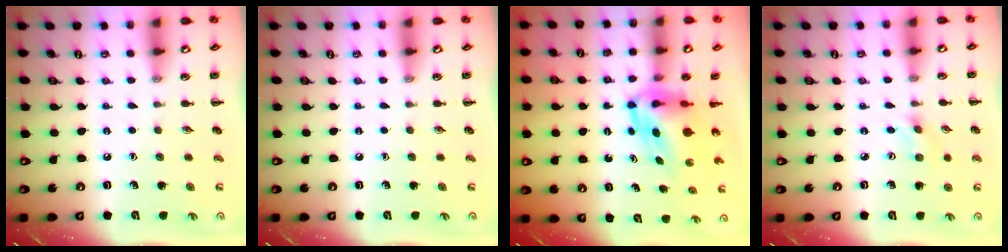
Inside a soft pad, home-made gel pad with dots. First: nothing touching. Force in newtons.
{"total": 0.0}
{"total": 5.1, "press": 5.0, "slide": 1.1}
{"total": 1.2, "press": 1.1, "slide": 0.3}